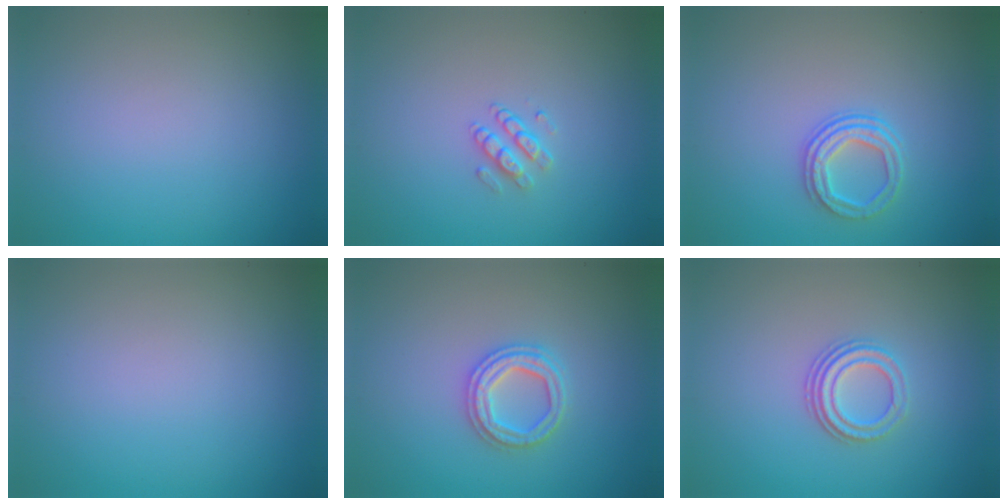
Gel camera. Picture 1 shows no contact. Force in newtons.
{"total": 1.5, "press": 1.1, "slide": 1.0}
{"total": 2.8, "press": 2.3, "slide": 1.5}
{"total": 0.0}
{"total": 3.3, "press": 3.2, "slide": 0.6}
{"total": 2.9, "press": 2.2, "slide": 2.0}